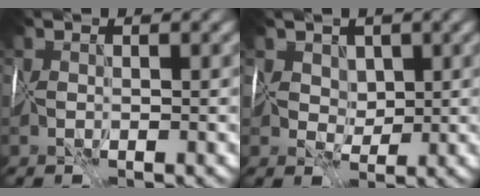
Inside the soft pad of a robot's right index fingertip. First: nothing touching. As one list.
[{"total": 3.8, "force": [2.6, 2.4, 1.3], "torque": [-0.014, 0.020, 0.049]}]